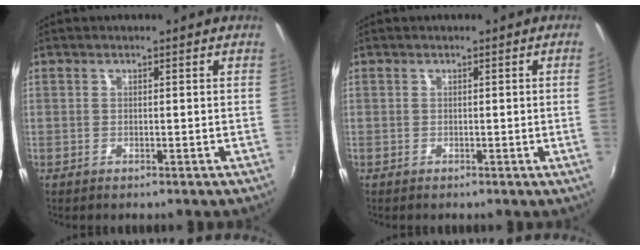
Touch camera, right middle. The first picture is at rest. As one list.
[{"total": 1.8, "force": [0.1, -1.1, 1.5], "torque": [-0.013, -0.013, 0.003]}]